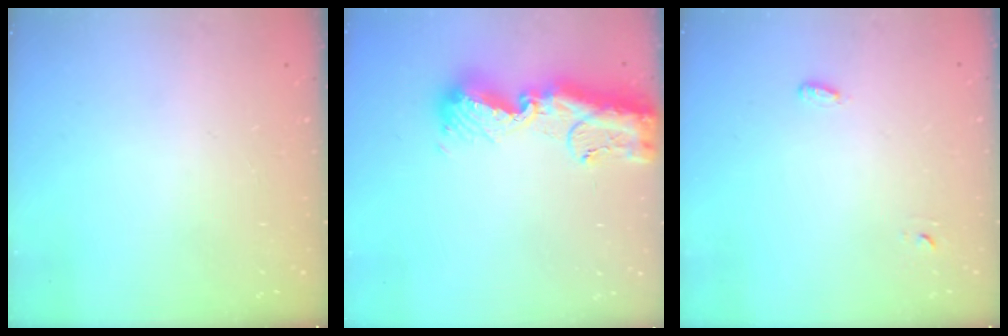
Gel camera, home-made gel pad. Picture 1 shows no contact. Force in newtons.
{"total": 15.0, "press": 14.9, "slide": 1.7}
{"total": 2.8, "press": 2.7, "slide": 0.6}